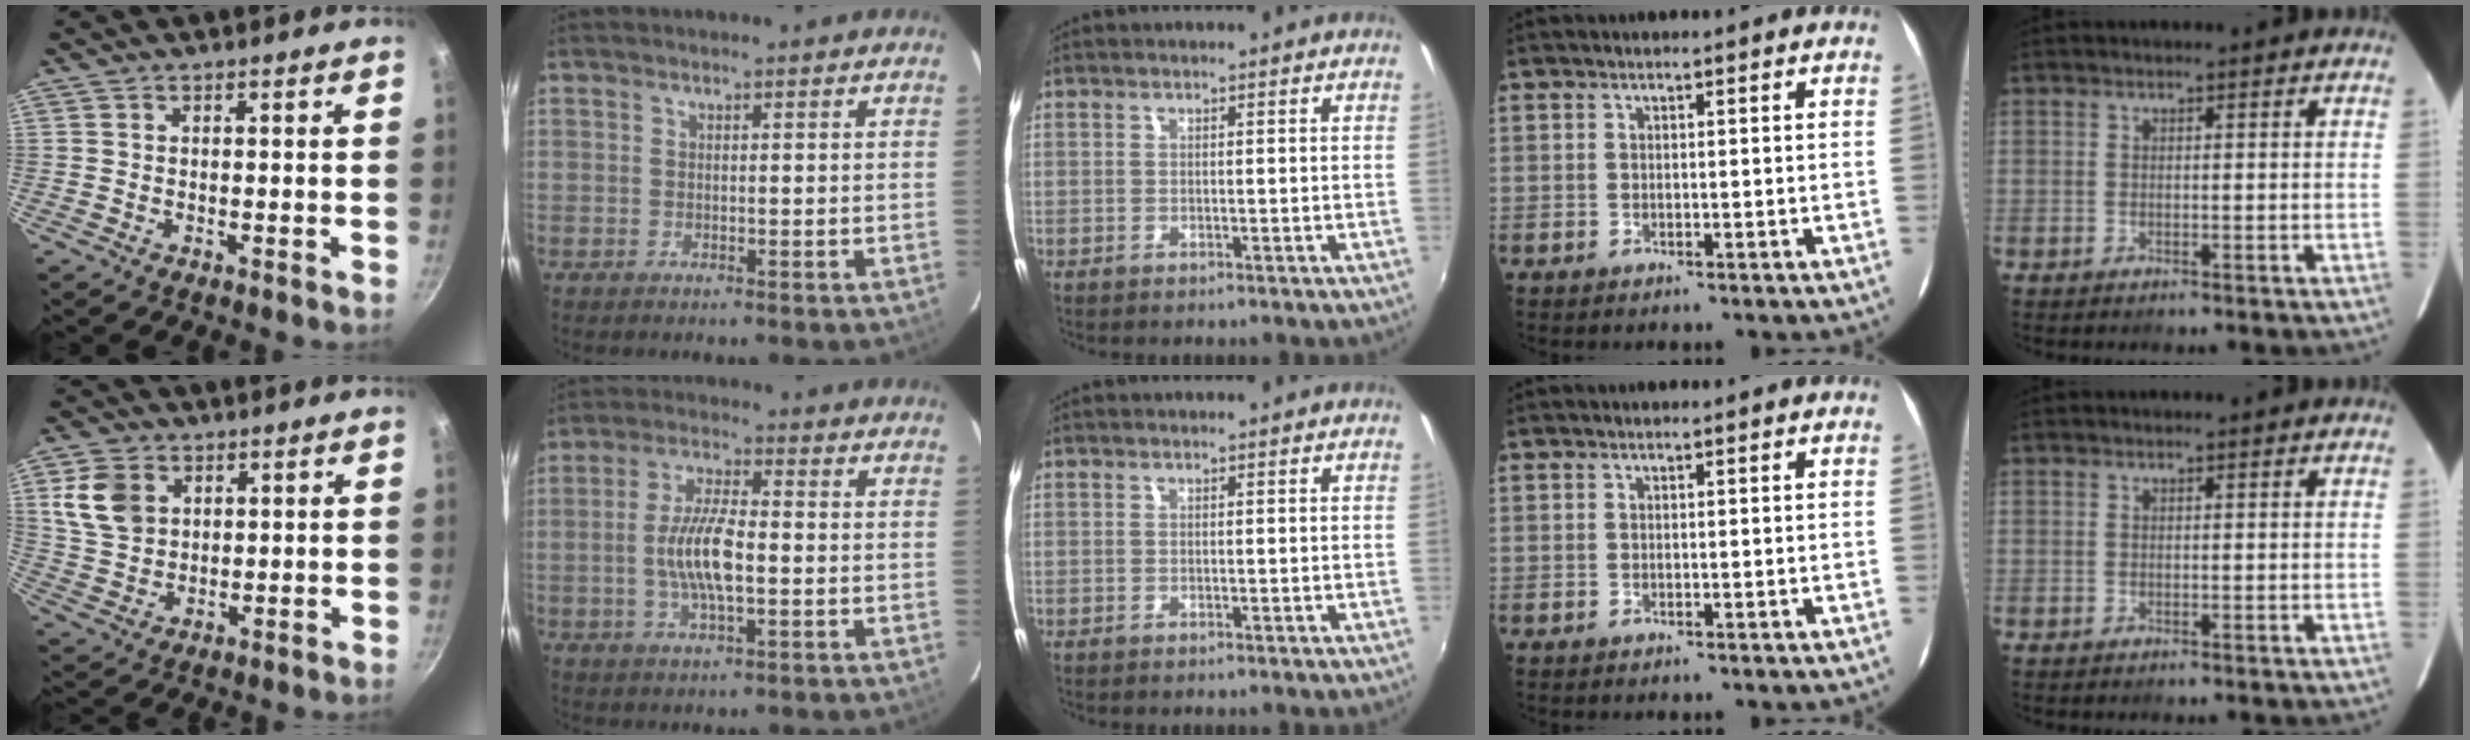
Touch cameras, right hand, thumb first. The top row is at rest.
{"thumb": {"total": 9.2, "force": [3.1, 7.0, 5.2], "torque": [-0.083, -0.005, 0.065]}, "index": {"total": 9.0, "force": [-1.4, 2.6, 8.5], "torque": [-0.169, 0.003, -0.027]}}